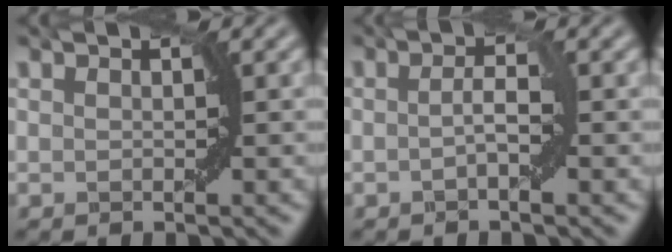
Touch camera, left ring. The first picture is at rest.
{"total": 1.4, "force": [-0.9, -0.1, 1.1], "torque": [-0.026, 0.011, -0.011]}